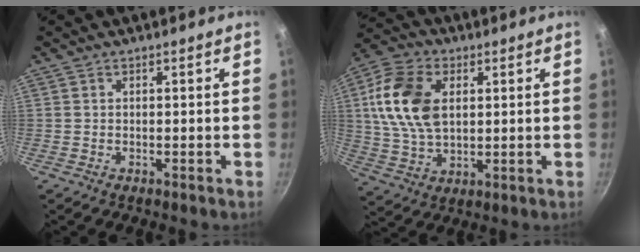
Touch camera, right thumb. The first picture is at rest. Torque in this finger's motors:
{"motor_torque": [0.33, 0.42, 1.51, -0.02, 0.34]}